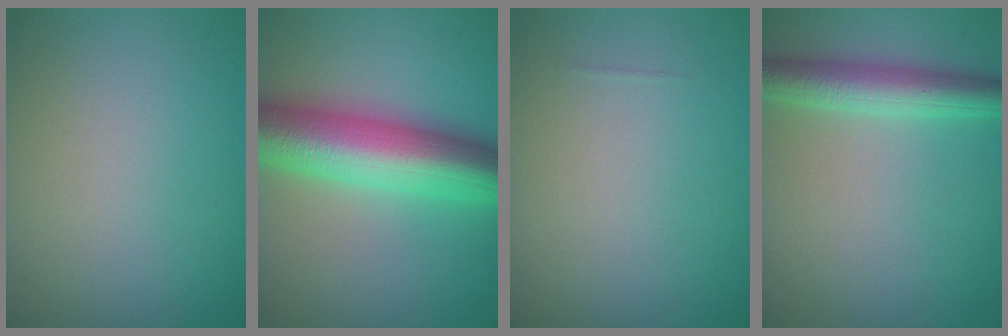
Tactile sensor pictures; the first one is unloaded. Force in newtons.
{"total": 11.1, "press": 11.1, "slide": 0.1}
{"total": 0.0}
{"total": 4.5, "press": 4.5, "slide": 0.1}